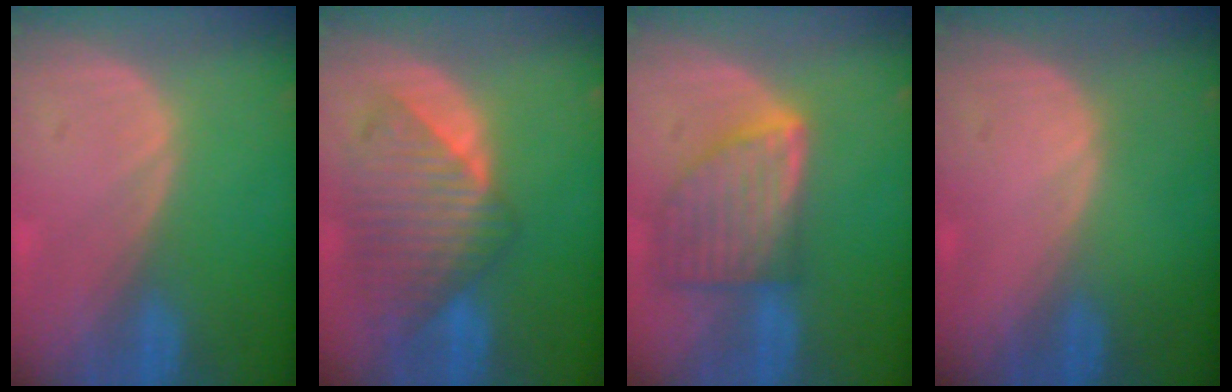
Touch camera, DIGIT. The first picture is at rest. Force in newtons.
{"total": 9.6, "press": 8.5, "slide": 4.5}
{"total": 8.2, "press": 7.4, "slide": 3.5}
{"total": 0.6, "press": 0.1, "slide": 0.6}